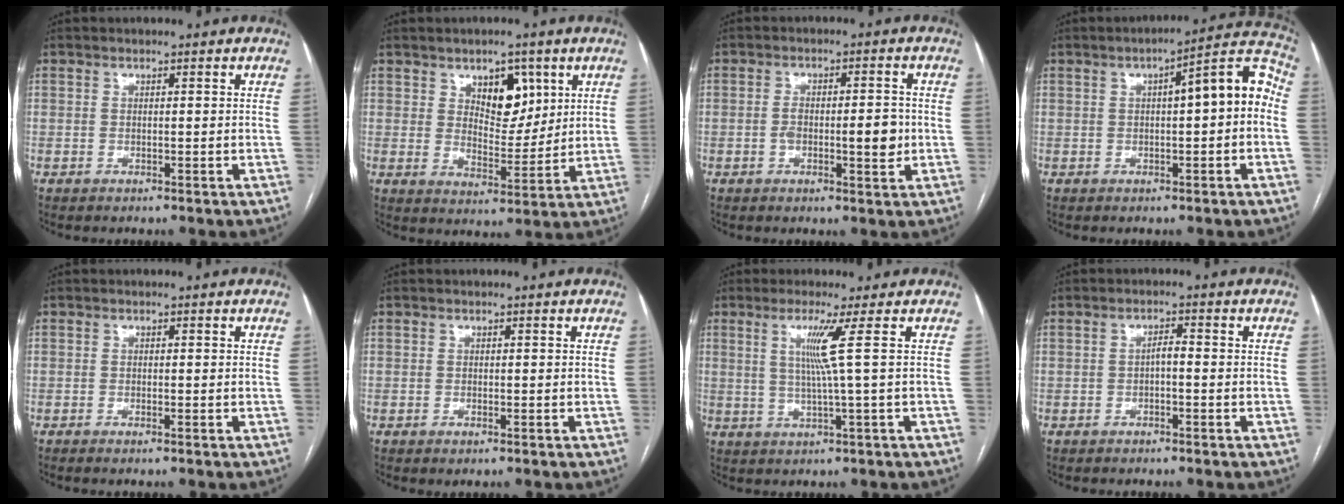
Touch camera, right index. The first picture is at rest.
{"total": 7.5, "force": [3.5, 4.1, 5.2], "torque": [-0.075, 0.001, 0.062]}
{"total": 6.2, "force": [-1.0, 1.9, 5.8], "torque": [-0.098, 0.003, -0.014]}
{"total": 9.6, "force": [0.5, 2.0, 9.4], "torque": [-0.121, 0.039, 0.004]}
{"total": 0.7, "force": [-0.5, -0.1, 0.4], "torque": [-0.009, 0.000, -0.009]}
{"total": 0.6, "force": [-0.4, 0.2, 0.5], "torque": [-0.005, -0.001, -0.004]}
{"total": 4.8, "force": [1.2, -1.9, 4.3], "torque": [-0.085, -0.008, 0.028]}
{"total": 1.2, "force": [-0.3, 0.4, 1.1], "torque": [-0.017, 0.005, -0.005]}